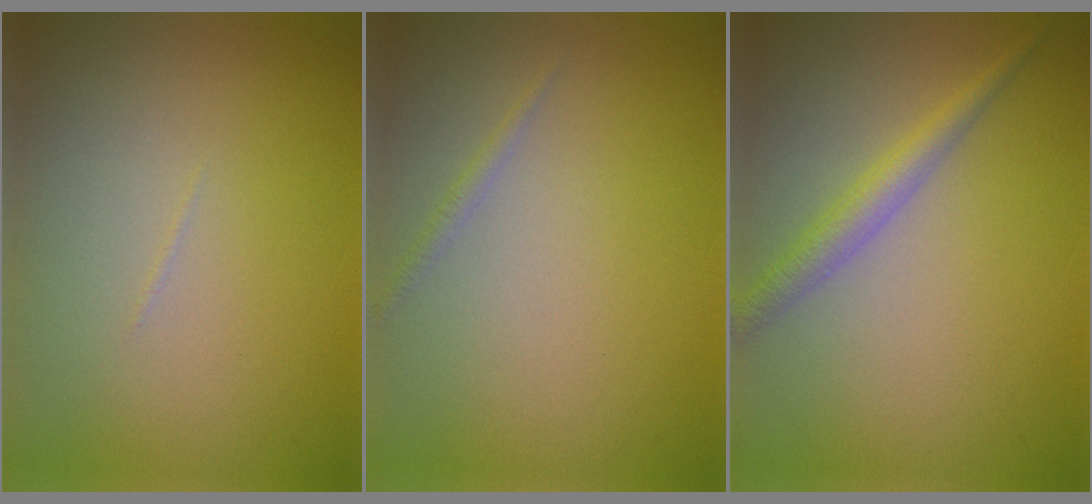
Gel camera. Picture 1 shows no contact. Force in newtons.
{"total": 0.7, "press": 0.7, "slide": 0.0}
{"total": 2.3, "press": 2.3, "slide": 0.1}